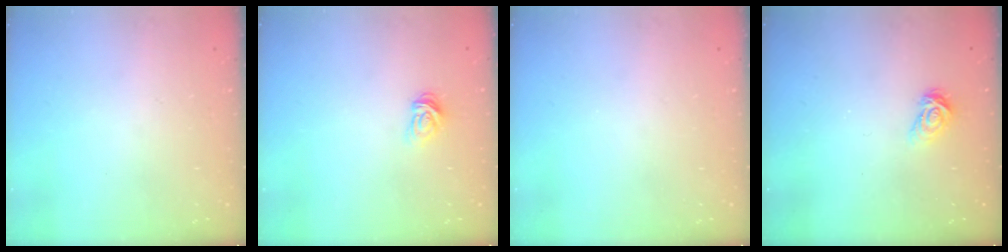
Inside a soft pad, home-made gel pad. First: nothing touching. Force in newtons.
{"total": 5.5, "press": 5.5, "slide": 0.6}
{"total": 0.0}
{"total": 3.8, "press": 3.8, "slide": 0.4}